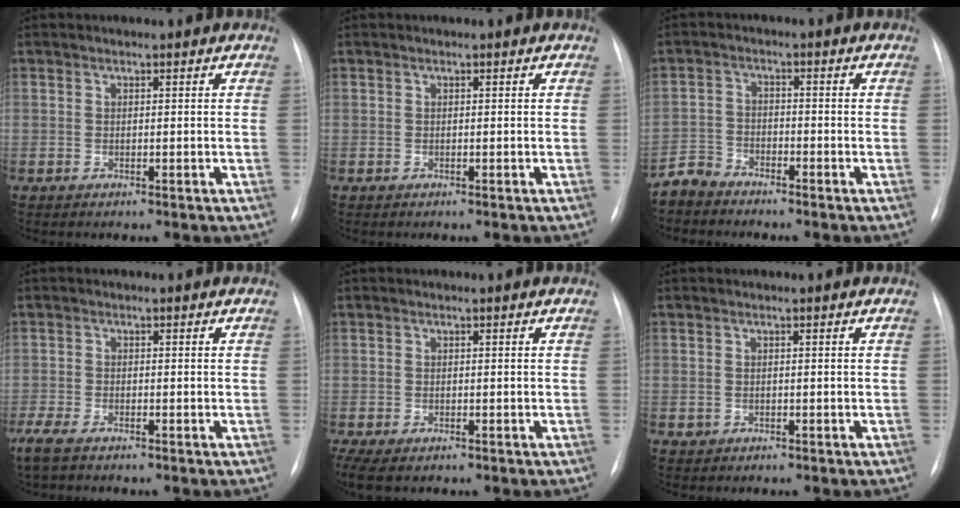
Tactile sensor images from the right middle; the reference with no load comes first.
{"total": 0.0}
{"total": 3.3, "force": [-3.2, 1.0, -0.4], "torque": [0.010, -0.007, -0.065]}
{"total": 4.8, "force": [-3.6, 1.5, 2.8], "torque": [-0.067, -0.015, -0.066]}
{"total": 4.7, "force": [-2.7, 2.4, 3.0], "torque": [-0.070, -0.013, -0.040]}
{"total": 0.5, "force": [-0.1, 0.5, 0.1], "torque": [0.000, 0.003, -0.002]}